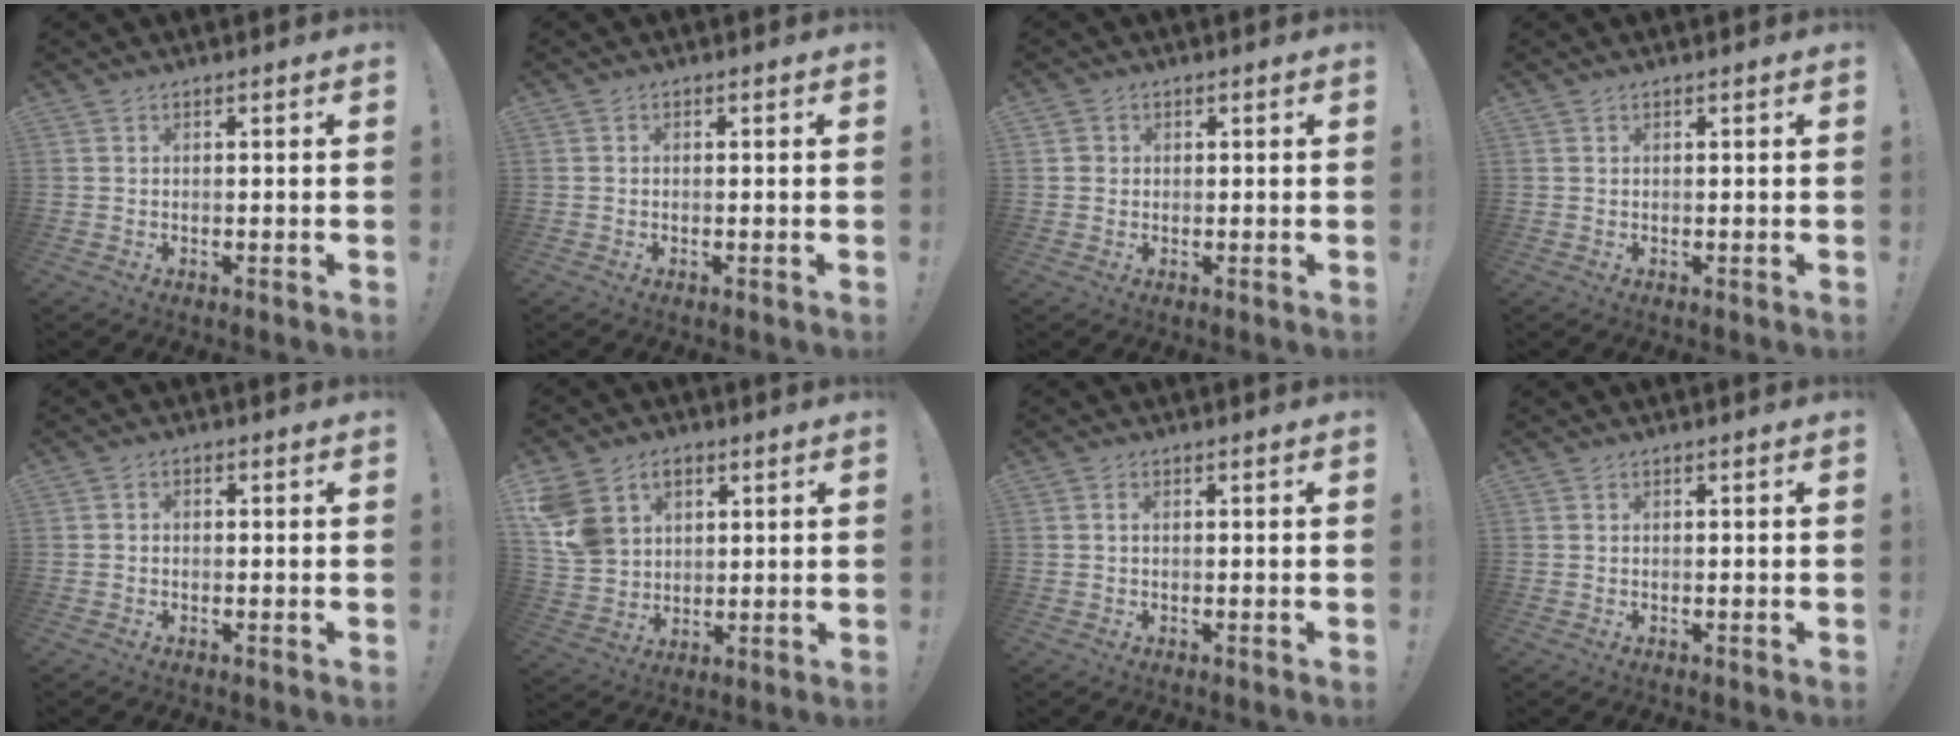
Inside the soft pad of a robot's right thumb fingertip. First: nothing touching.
{"total": 0.6, "force": [-0.4, 0.4, 0.2], "torque": [-0.005, 0.002, -0.006]}
{"total": 1.8, "force": [0.6, 1.7, 0.3], "torque": [-0.005, 0.002, 0.011]}
{"total": 0.0}
{"total": 1.4, "force": [-0.9, 0.9, 0.6], "torque": [-0.011, 0.007, -0.016]}
{"total": 11.4, "force": [4.9, 9.0, 5.1], "torque": [-0.096, -0.022, 0.100]}
{"total": 0.8, "force": [0.0, 0.3, 0.7], "torque": [-0.016, 0.004, 0.000]}
{"total": 0.0}